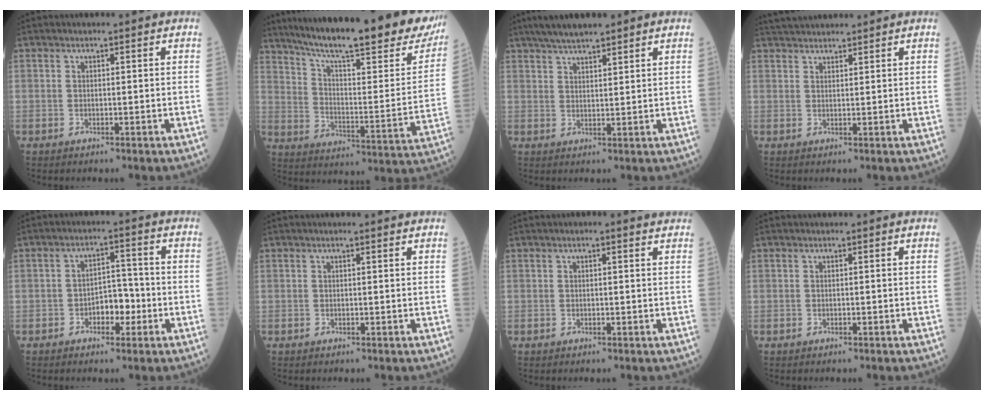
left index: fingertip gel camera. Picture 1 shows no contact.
{"total": 31.4, "force": [25.3, 4.3, 18.1], "torque": [-0.278, -0.051, 0.333]}
{"total": 6.9, "force": [5.6, 1.0, 4.0], "torque": [-0.062, 0.024, 0.092]}
{"total": 5.8, "force": [5.5, 0.7, 1.7], "torque": [-0.027, 0.036, 0.089]}
{"total": 4.6, "force": [-1.9, 2.4, 3.4], "torque": [-0.048, 0.010, -0.035]}
{"total": 0.8, "force": [0.7, 0.0, 0.5], "torque": [-0.009, 0.003, 0.005]}
{"total": 1.6, "force": [1.0, 0.3, 1.2], "torque": [-0.018, 0.011, 0.007]}
{"total": 0.0}